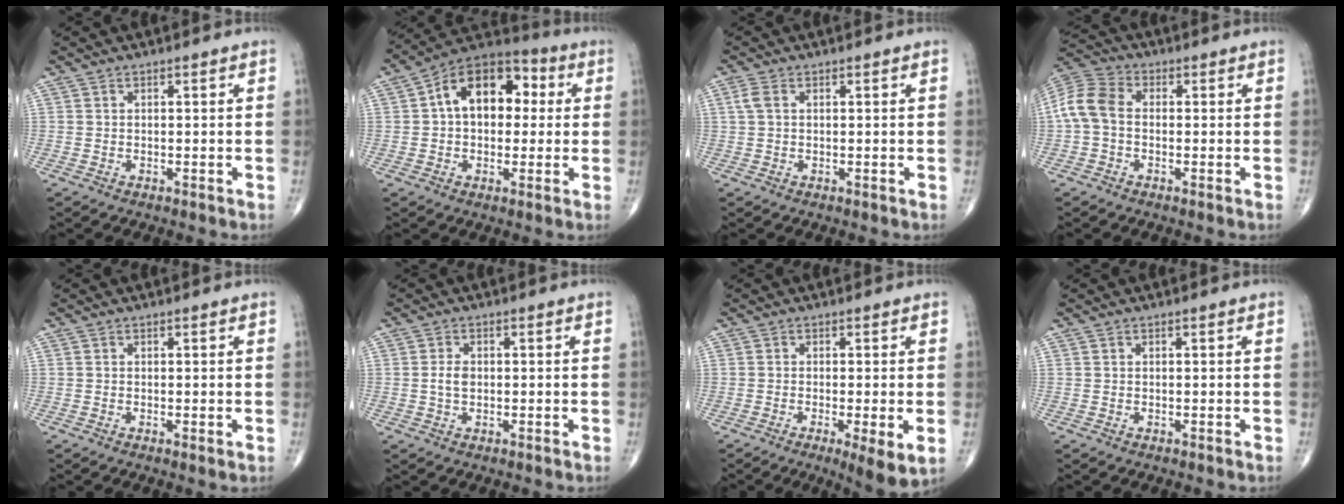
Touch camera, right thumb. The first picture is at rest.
{"total": 14.7, "force": [2.5, 9.5, 11.0], "torque": [-0.136, 0.030, 0.027]}
{"total": 2.1, "force": [0.5, 1.3, 1.6], "torque": [-0.047, 0.010, 0.011]}
{"total": 8.1, "force": [-0.4, 5.6, 5.8], "torque": [-0.118, 0.022, -0.020]}
{"total": 0.7, "force": [-0.1, 0.1, 0.7], "torque": [-0.014, -0.004, -0.002]}
{"total": 2.4, "force": [-0.1, 1.5, 1.9], "torque": [-0.036, 0.003, -0.002]}
{"total": 6.2, "force": [-1.8, 1.1, 5.8], "torque": [-0.097, -0.020, -0.031]}
{"total": 0.0}